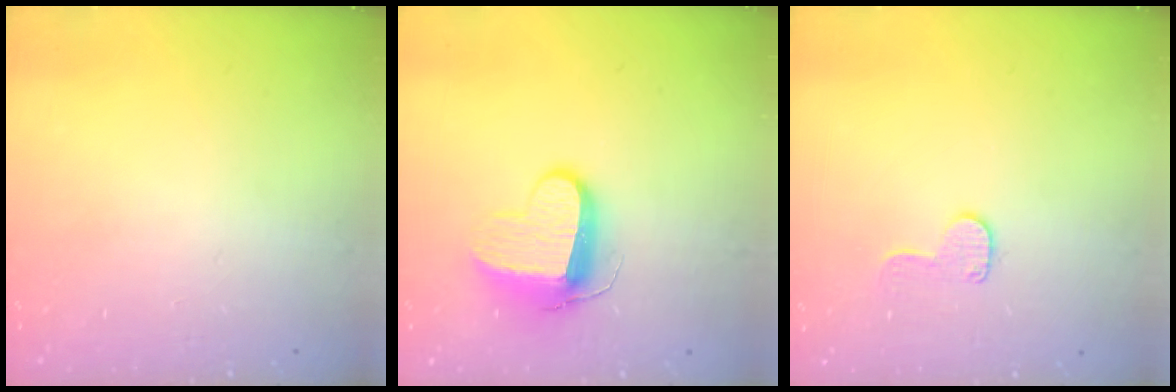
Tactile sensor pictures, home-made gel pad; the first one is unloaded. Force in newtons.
{"total": 10.5, "press": 10.5, "slide": 0.8}
{"total": 8.4, "press": 8.4, "slide": 0.5}